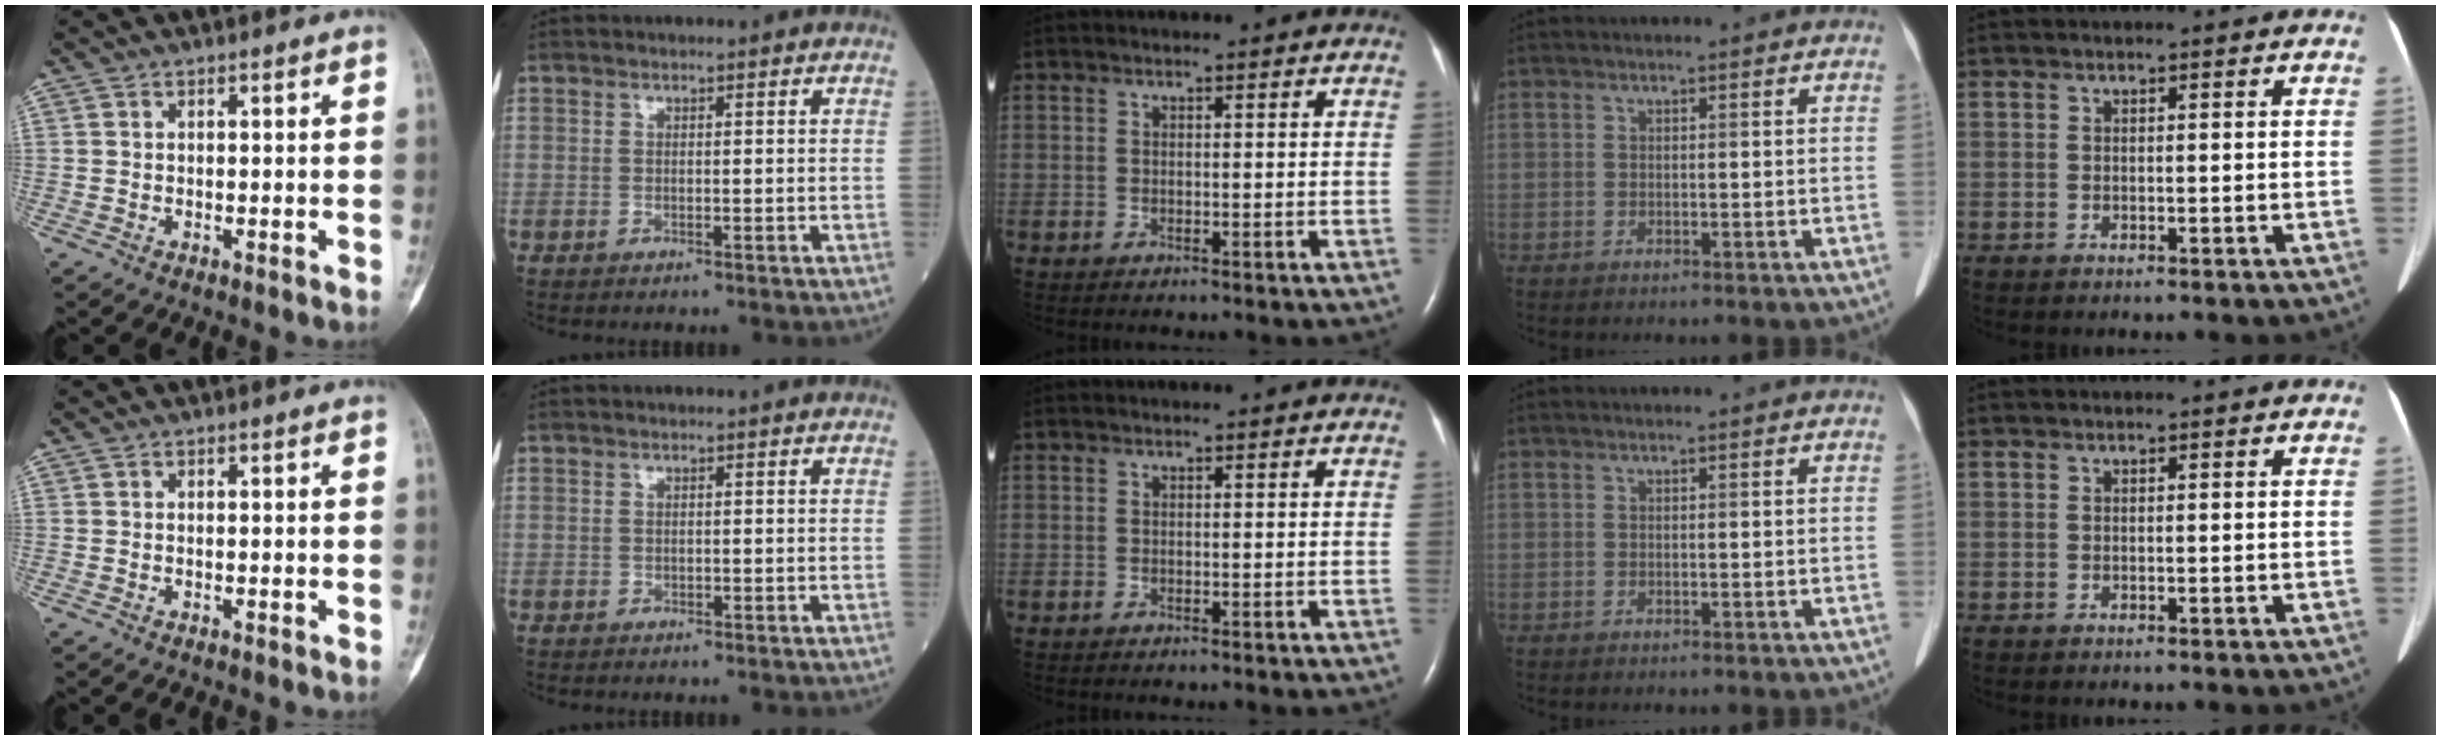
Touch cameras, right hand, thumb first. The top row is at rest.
{}